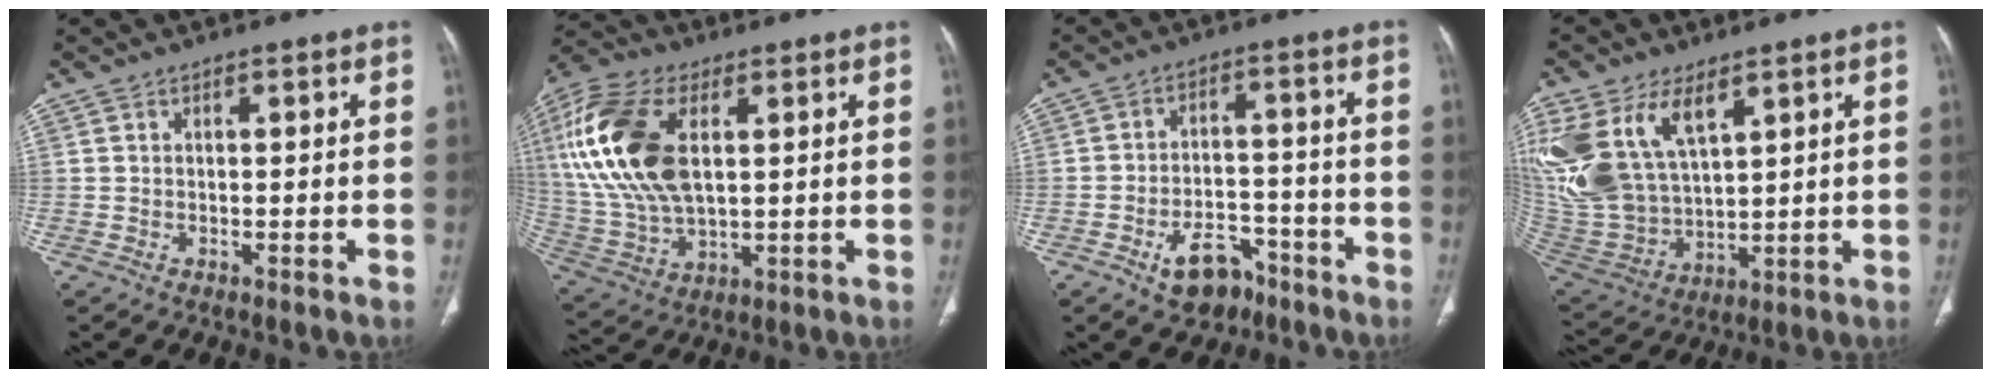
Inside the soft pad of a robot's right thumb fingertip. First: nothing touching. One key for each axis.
{"total": 21.3, "fx": 4.9, "fy": 11.6, "fz": 17.2, "tx": -0.373, "ty": -0.007, "tz": 0.093}
{"total": 8.6, "fx": -5.2, "fy": 5.4, "fz": 4.2, "tx": -0.043, "ty": 0.042, "tz": -0.075}
{"total": 20.8, "fx": 9.2, "fy": 12.0, "fz": 14.3, "tx": -0.315, "ty": -0.019, "tz": 0.194}